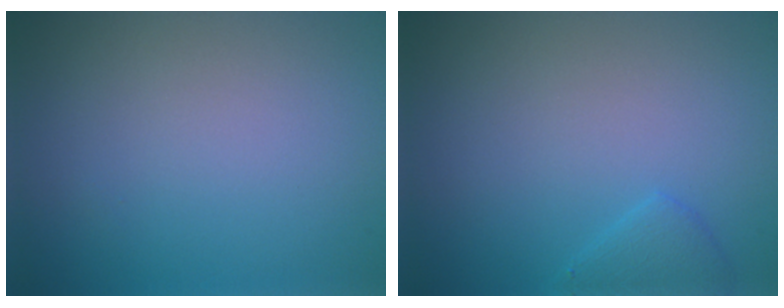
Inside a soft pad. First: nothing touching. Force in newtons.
{"total": 1.5, "press": 1.5, "slide": 0.1}